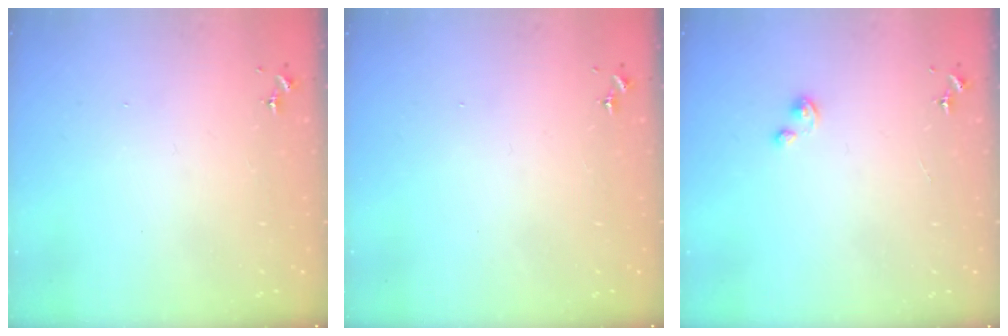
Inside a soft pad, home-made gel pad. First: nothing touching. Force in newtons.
{"total": 0.0}
{"total": 1.9, "press": 1.9, "slide": 0.2}